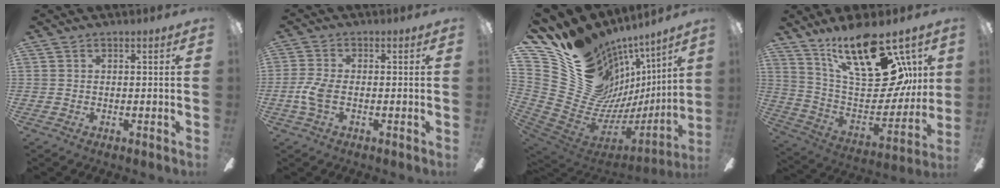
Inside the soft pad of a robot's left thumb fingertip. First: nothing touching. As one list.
[{"total": 5.4, "force": [-1.3, 2.5, 4.6], "torque": [-0.104, 0.001, -0.026]}, {"total": 17.4, "force": [9.3, 13.7, 5.4], "torque": [-0.076, -0.113, 0.218]}, {"total": 25.3, "force": [14.5, 11.2, 17.4], "torque": [-0.277, -0.085, 0.251]}]